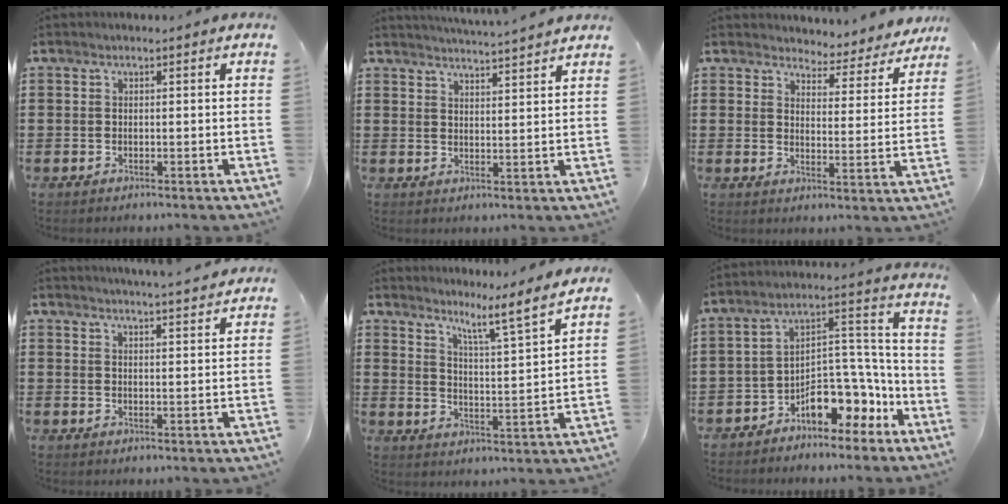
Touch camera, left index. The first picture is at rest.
{"total": 3.6, "force": [3.5, -0.7, 0.2], "torque": [-0.016, -0.020, 0.062]}
{"total": 4.2, "force": [4.2, 0.5, 0.3], "torque": [-0.024, -0.034, 0.069]}
{"total": 3.2, "force": [3.2, -0.6, 0.4], "torque": [-0.016, -0.015, 0.057]}
{"total": 5.6, "force": [4.6, -1.3, 2.9], "torque": [-0.060, -0.045, 0.064]}
{"total": 8.4, "force": [-6.2, 4.4, 3.6], "torque": [-0.062, 0.011, -0.116]}